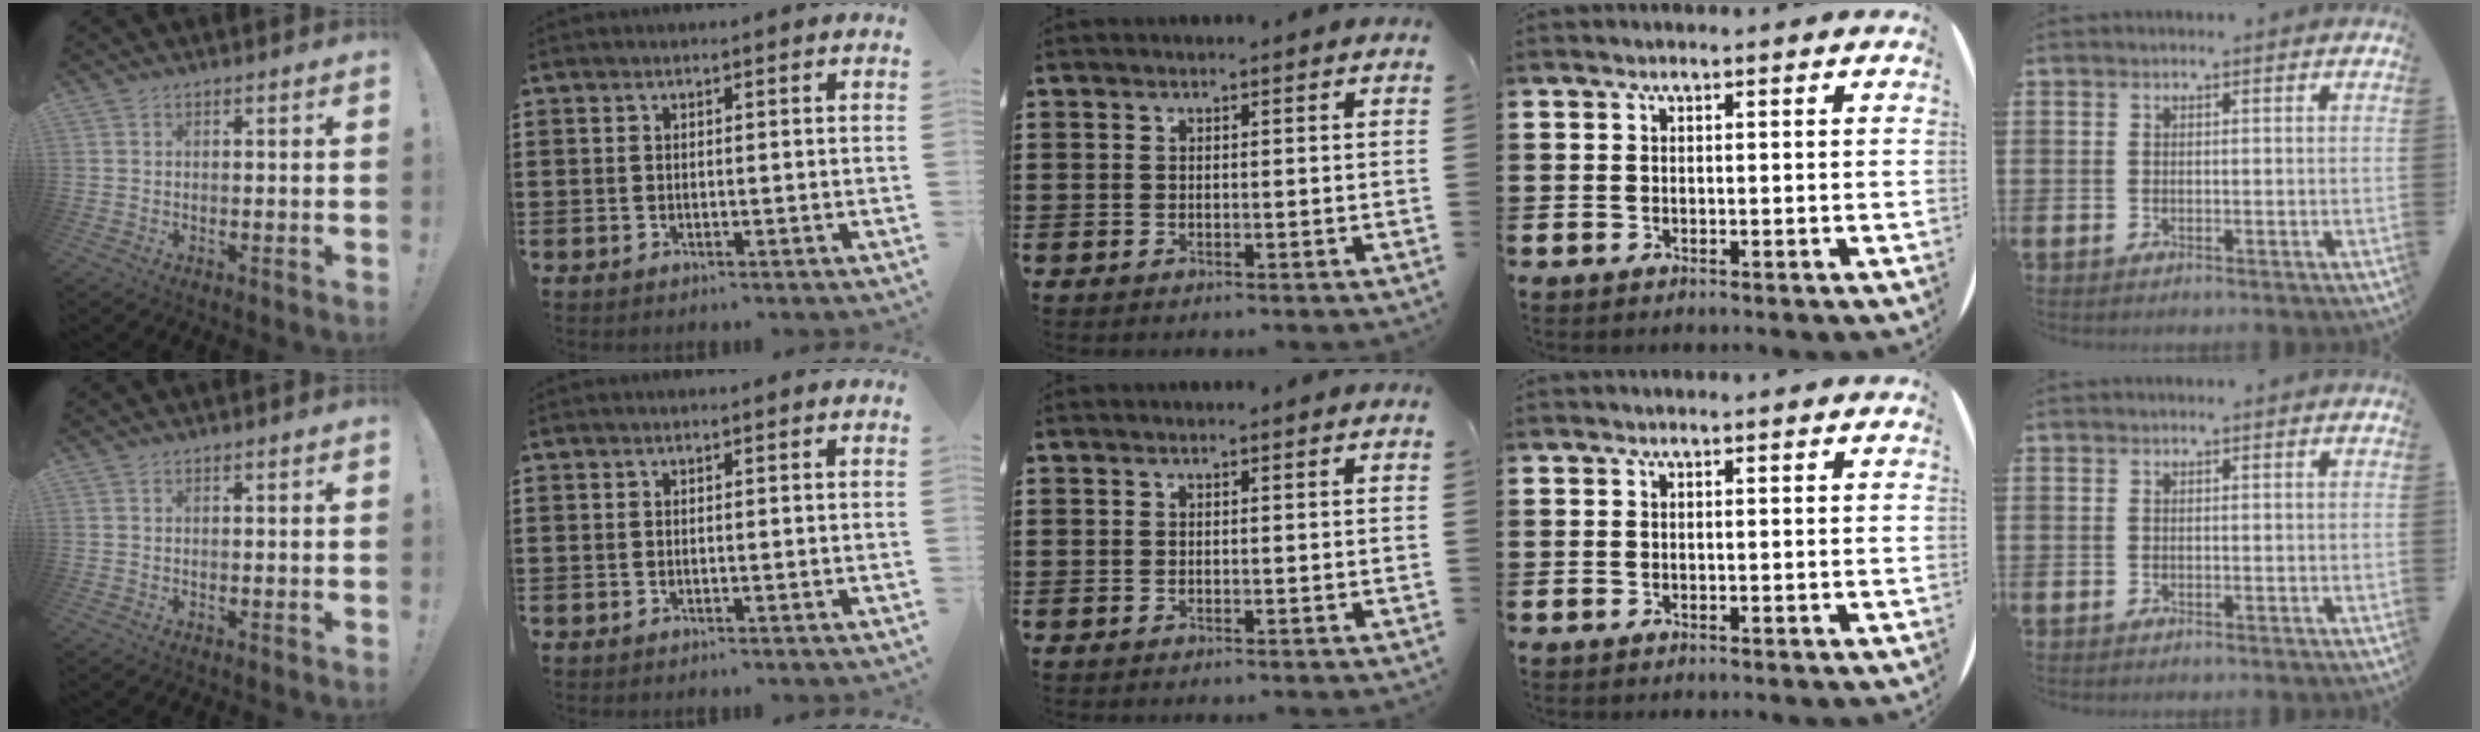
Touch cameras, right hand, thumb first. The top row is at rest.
{}